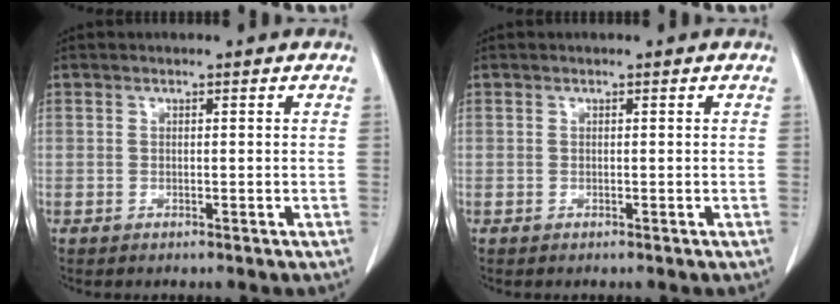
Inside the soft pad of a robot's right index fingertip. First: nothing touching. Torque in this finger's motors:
{"motor_torque": [0.00, 0.00, 0.00, 0.00]}